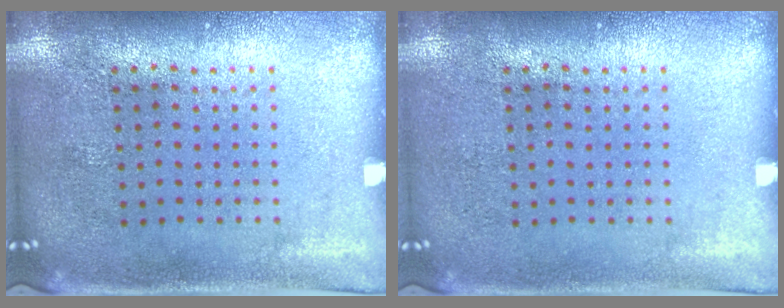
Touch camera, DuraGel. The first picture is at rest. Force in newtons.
{"total": 0.0}